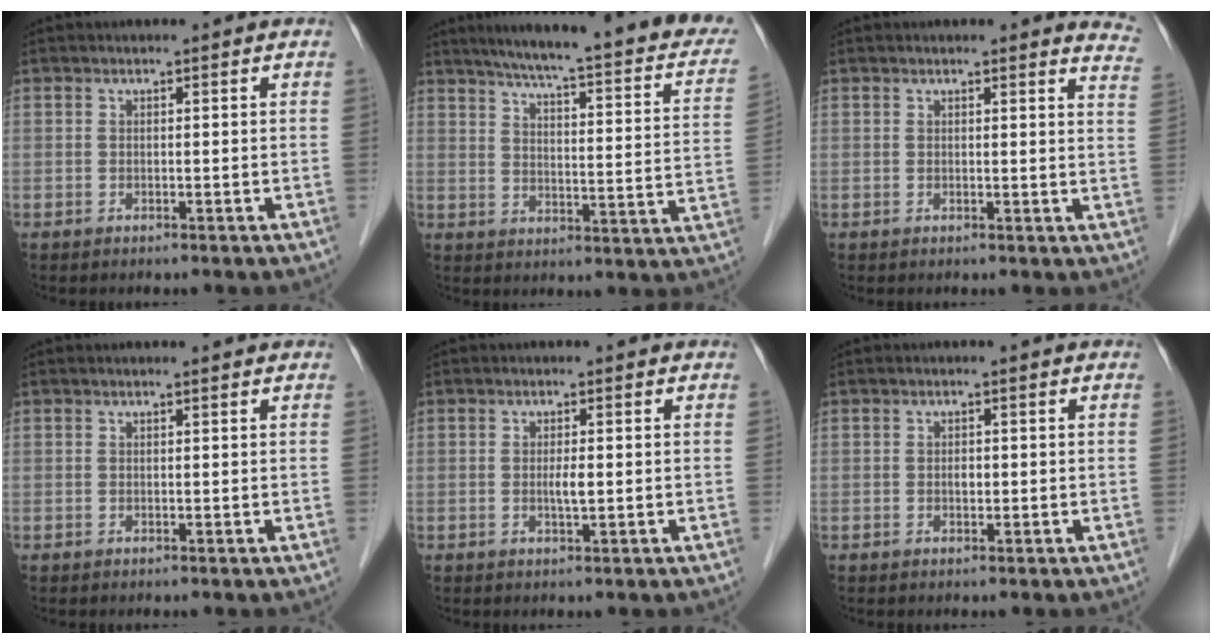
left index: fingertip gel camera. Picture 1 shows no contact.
{"total": 25.8, "force": [21.0, 3.2, 14.6], "torque": [-0.200, -0.024, 0.251]}
{"total": 6.6, "force": [6.3, 1.0, 1.7], "torque": [0.006, -0.028, 0.033]}
{"total": 1.0, "force": [0.9, 0.0, 0.3], "torque": [-0.011, 0.006, 0.012]}
{"total": 1.7, "force": [-0.1, 0.2, 1.7], "torque": [-0.034, -0.001, -0.001]}
{"total": 1.0, "force": [-0.1, 0.6, 0.8], "torque": [-0.013, 0.002, -0.002]}